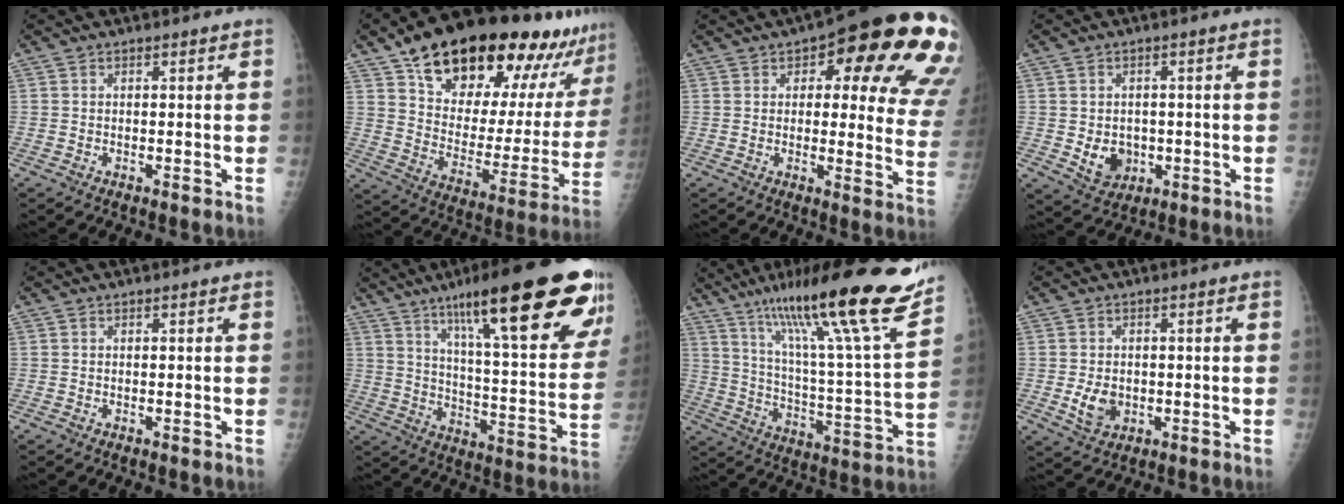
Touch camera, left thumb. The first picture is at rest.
{"total": 30.6, "force": [20.5, 11.6, 19.5], "torque": [-0.262, -0.060, 0.310]}
{"total": 23.9, "force": [10.4, 8.7, 19.8], "torque": [-0.185, -0.016, 0.121]}
{"total": 5.9, "force": [-0.9, 4.9, 3.2], "torque": [-0.025, 0.000, 0.000]}
{"total": 0.0}
{"total": 29.9, "force": [17.4, 5.8, 23.7], "torque": [-0.310, -0.042, 0.261]}
{"total": 27.5, "force": [19.7, 2.2, 19.1], "torque": [-0.291, -0.077, 0.312]}
{"total": 5.0, "force": [-0.8, 3.8, 3.1], "torque": [-0.041, -0.002, -0.006]}